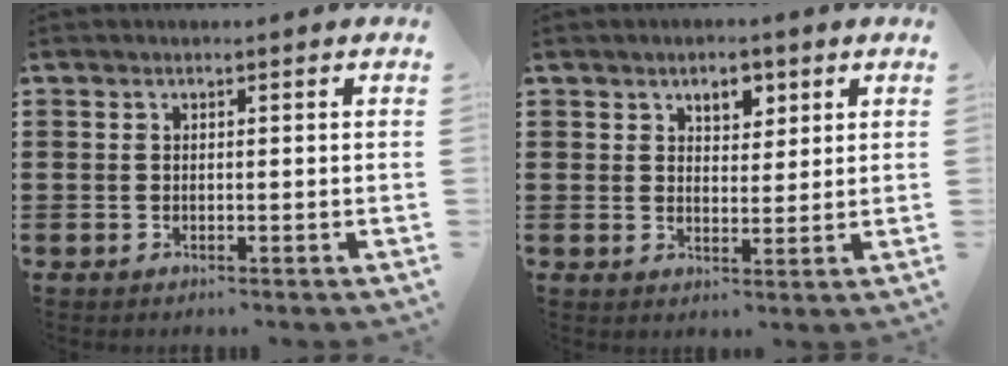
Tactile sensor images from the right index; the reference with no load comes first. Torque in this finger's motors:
{"motor_torque": [0.04, -0.01, 0.09, 0.03]}